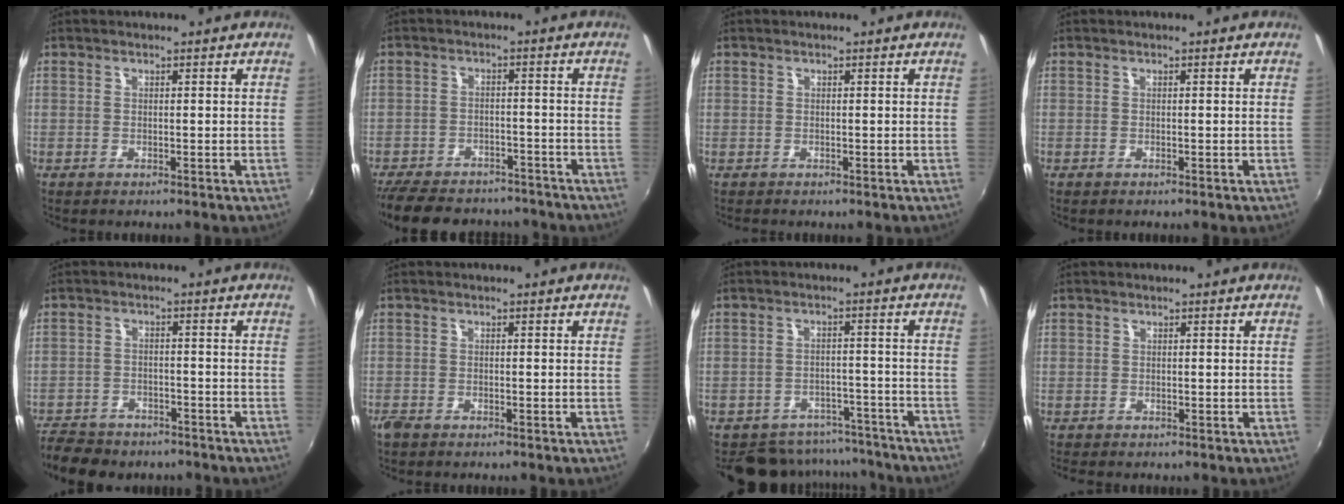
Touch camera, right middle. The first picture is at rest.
{"total": 15.9, "force": [-12.8, 7.4, 5.7], "torque": [-0.149, 0.024, -0.178]}
{"total": 0.9, "force": [-0.4, 0.9, -0.1], "torque": [-0.001, 0.004, -0.003]}
{"total": 0.0}
{"total": 11.1, "force": [-8.9, 5.2, 4.0], "torque": [-0.113, -0.009, -0.140]}
{"total": 1.6, "force": [-1.3, 0.7, 0.7], "torque": [-0.017, -0.005, -0.025]}
{"total": 11.2, "force": [-9.8, 4.9, 1.9], "torque": [-0.042, 0.026, -0.120]}
{"total": 1.1, "force": [-0.3, 1.0, -0.1], "torque": [0.000, 0.005, -0.001]}